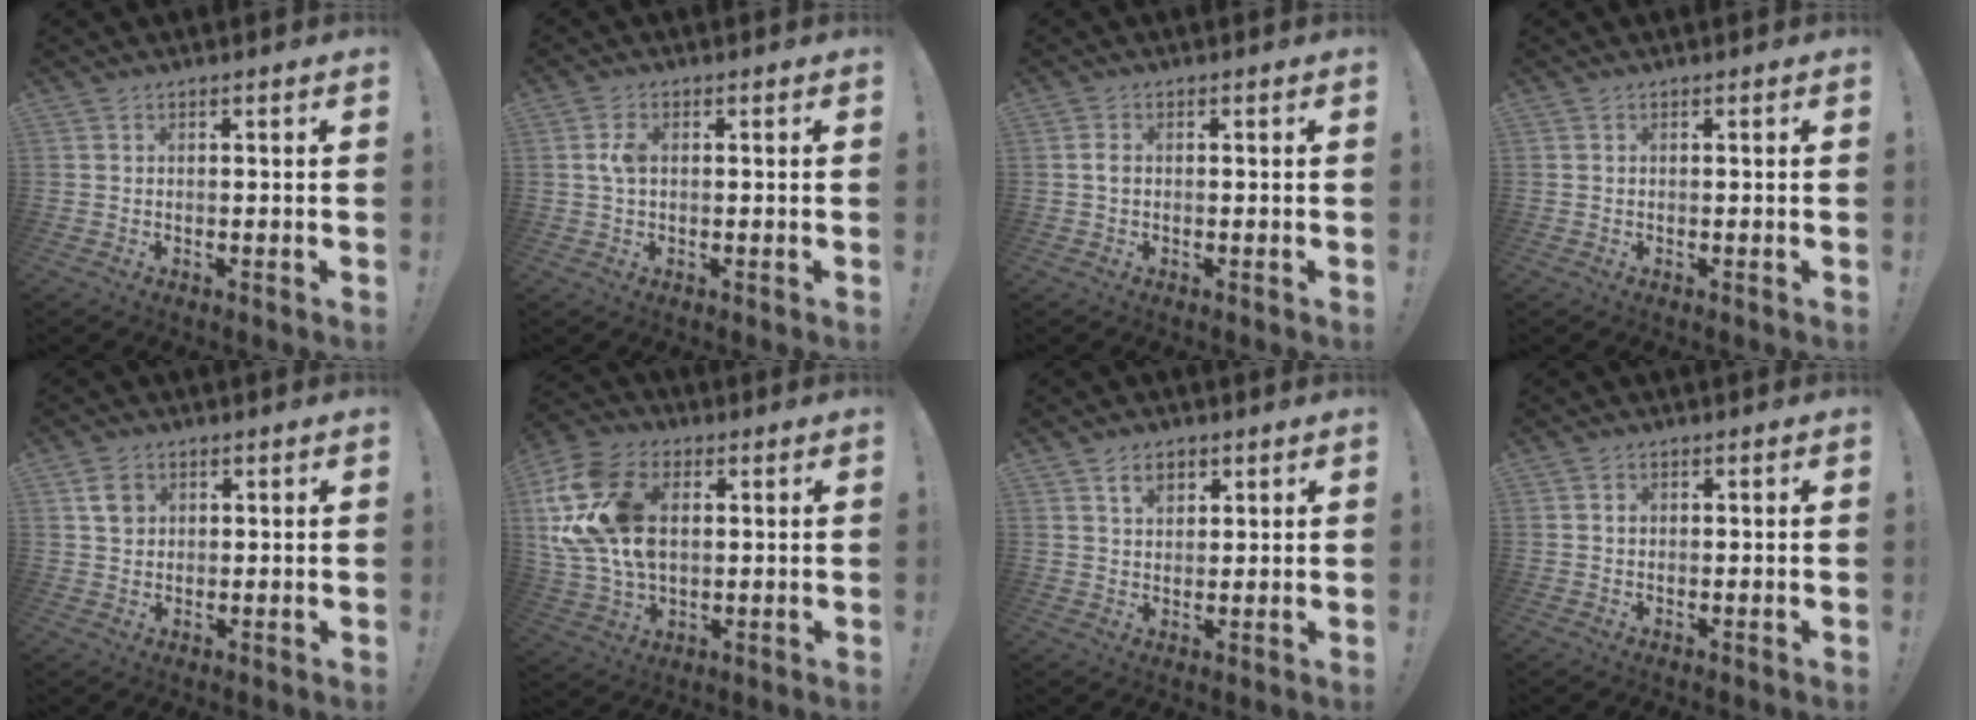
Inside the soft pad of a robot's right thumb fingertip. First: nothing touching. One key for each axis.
{"total": 4.1, "fx": 0.5, "fy": 2.4, "fz": 3.3, "tx": -0.073, "ty": 0.007, "tz": 0.008}
{"total": 1.7, "fx": 0.1, "fy": 1.0, "fz": 1.3, "tx": -0.027, "ty": 0.004, "tz": 0.001}
{"total": 0.0}
{"total": 4.8, "fx": 1.9, "fy": 3.9, "fz": 2.0, "tx": -0.017, "ty": -0.003, "tz": 0.034}
{"total": 21.2, "fx": 4.6, "fy": 14.7, "fz": 14.6, "tx": -0.278, "ty": -0.005, "tz": 0.089}
{"total": 5.5, "fx": 2.9, "fy": 3.7, "fz": 2.7, "tx": -0.037, "ty": -0.006, "tz": 0.051}
{"total": 0.9, "fx": 0.2, "fy": 0.8, "fz": 0.3, "tx": 0.010, "ty": -0.004, "tz": 0.001}